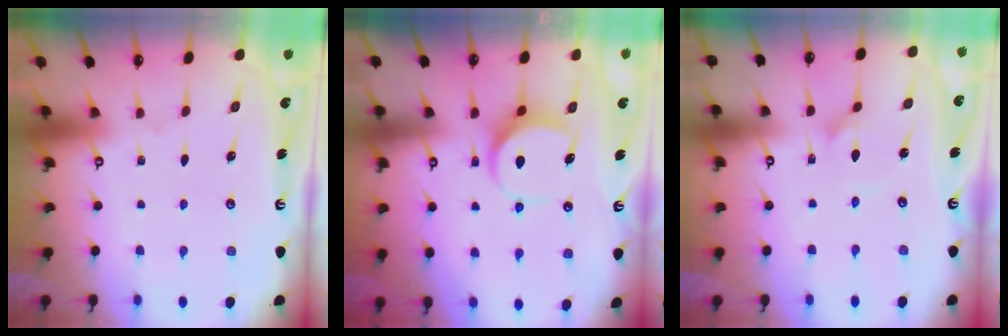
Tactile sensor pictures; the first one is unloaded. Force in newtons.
{"total": 6.9, "press": 6.9, "slide": 0.7}
{"total": 1.8, "press": 1.8, "slide": 0.2}